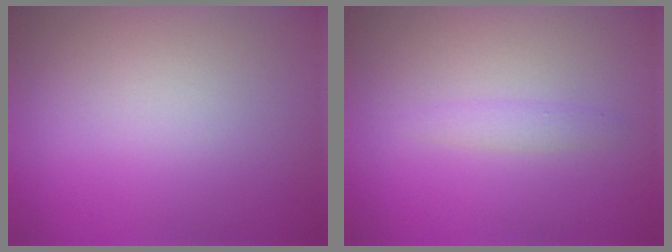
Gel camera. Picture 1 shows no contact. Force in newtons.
{"total": 1.2, "press": 1.2, "slide": 0.1}